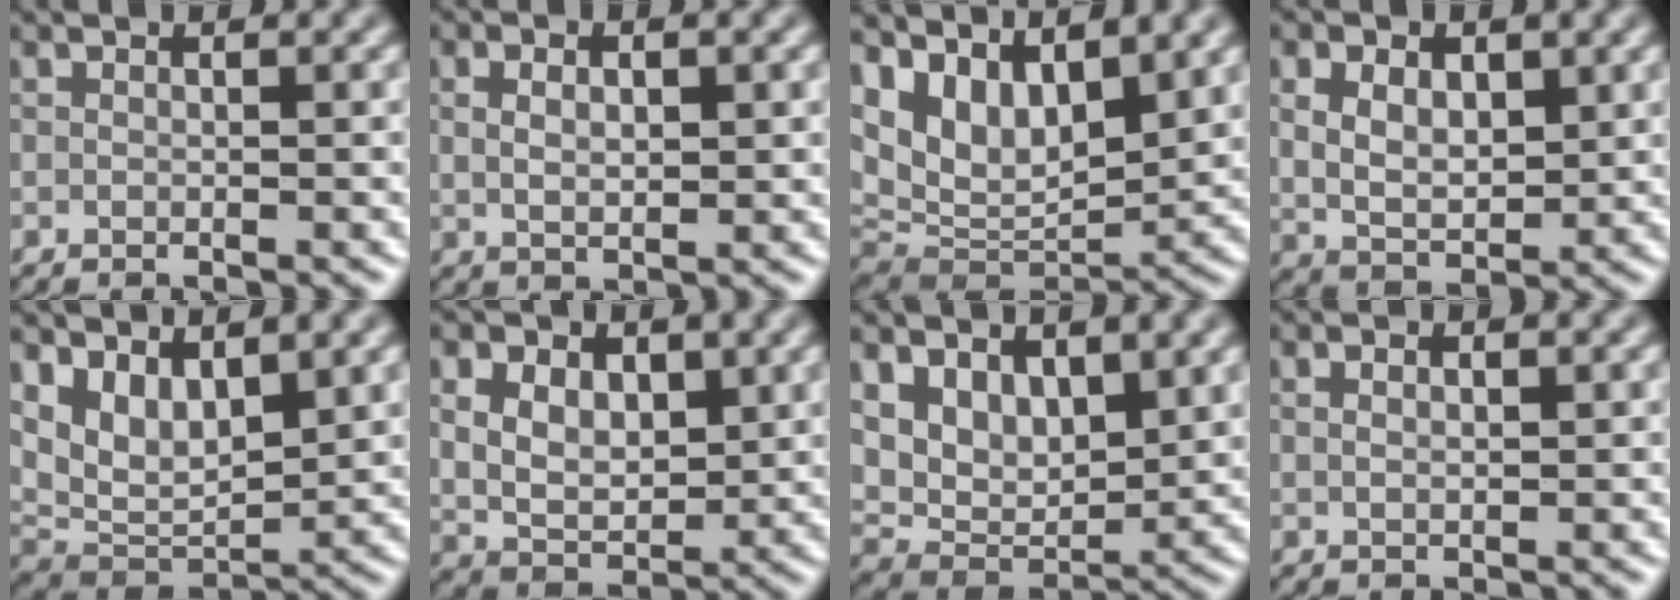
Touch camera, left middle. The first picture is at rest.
{"total": 2.9, "force": [0.7, 1.5, 2.4], "torque": [-0.046, 0.000, 0.015]}
{"total": 9.6, "force": [5.1, 5.0, 6.4], "torque": [-0.125, -0.008, 0.096]}
{"total": 4.7, "force": [1.4, 3.1, 3.2], "torque": [-0.064, -0.007, 0.026]}
{"total": 5.8, "force": [2.9, 3.2, 3.9], "torque": [-0.076, -0.019, 0.060]}
{"total": 5.2, "force": [1.4, 3.7, 3.3], "torque": [-0.063, -0.005, 0.023]}
{"total": 5.9, "force": [3.0, 3.7, 3.5], "torque": [-0.070, -0.016, 0.053]}
{"total": 1.2, "force": [0.4, 0.6, 1.0], "torque": [-0.019, -0.002, 0.010]}